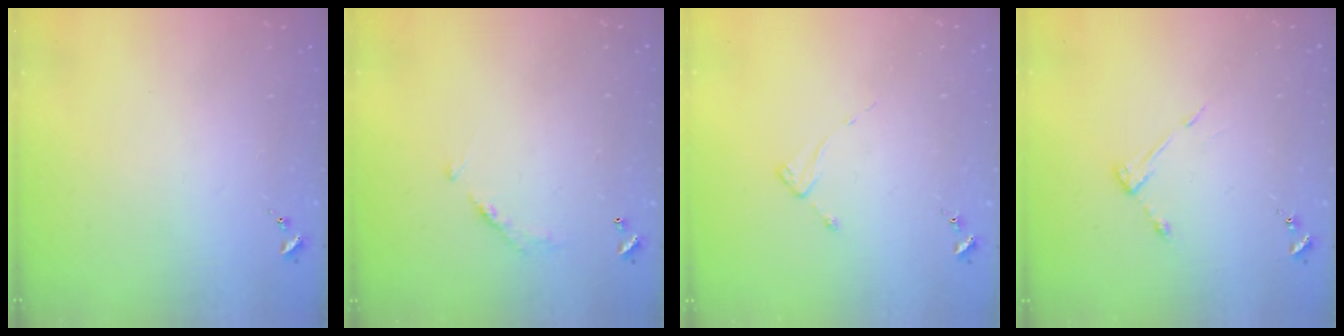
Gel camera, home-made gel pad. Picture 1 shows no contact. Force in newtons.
{"total": 6.5, "press": 6.5, "slide": 0.4}
{"total": 2.0, "press": 2.0, "slide": 0.3}
{"total": 5.0, "press": 4.9, "slide": 0.4}